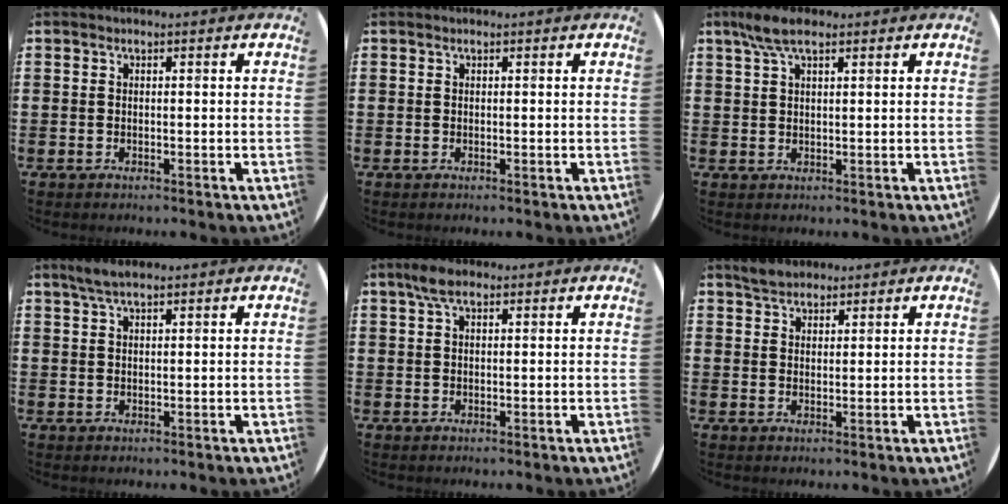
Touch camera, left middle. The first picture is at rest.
{"total": 0.0}
{"total": 4.3, "force": [2.8, 1.4, 3.0], "torque": [-0.064, 0.007, 0.049]}
{"total": 2.4, "force": [1.9, 0.5, 1.4], "torque": [-0.030, 0.005, 0.034]}
{"total": 3.0, "force": [1.8, 1.3, 2.0], "torque": [-0.043, 0.008, 0.031]}
{"total": 2.7, "force": [2.5, 1.0, 0.3], "torque": [-0.002, 0.002, 0.047]}